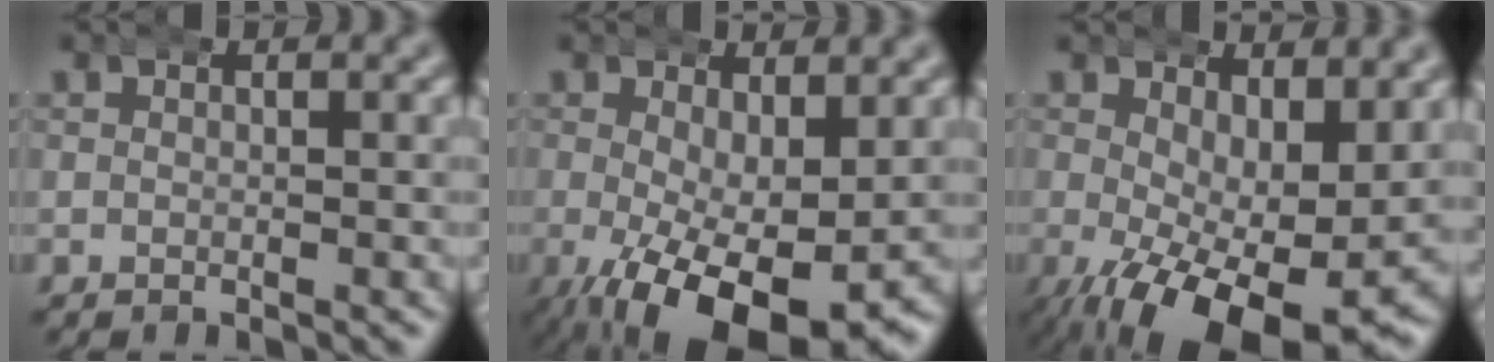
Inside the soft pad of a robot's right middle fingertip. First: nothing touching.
{"total": 9.1, "force": [-4.0, 3.4, 7.4], "torque": [-0.137, -0.046, -0.037]}
{"total": 9.9, "force": [-3.8, 4.0, 8.2], "torque": [-0.138, -0.053, -0.033]}